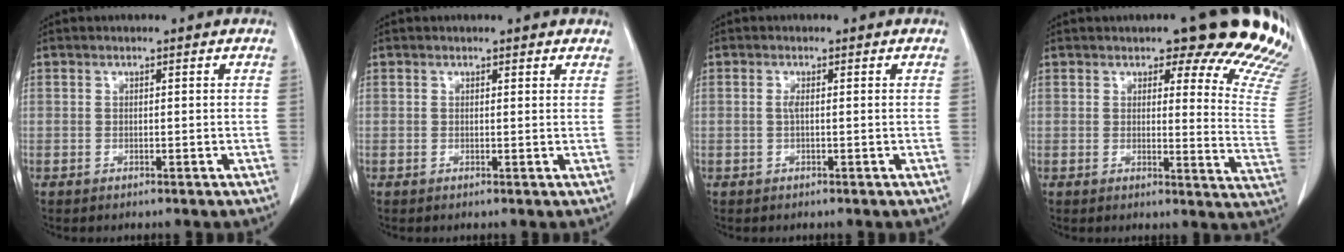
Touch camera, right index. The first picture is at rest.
{"total": 1.7, "force": [1.5, 0.6, 0.6], "torque": [-0.009, 0.002, 0.010]}
{"total": 0.9, "force": [0.1, 0.1, 0.9], "torque": [-0.018, 0.000, 0.002]}
{"total": 16.3, "force": [13.9, 3.2, 7.9], "torque": [-0.066, -0.080, 0.132]}